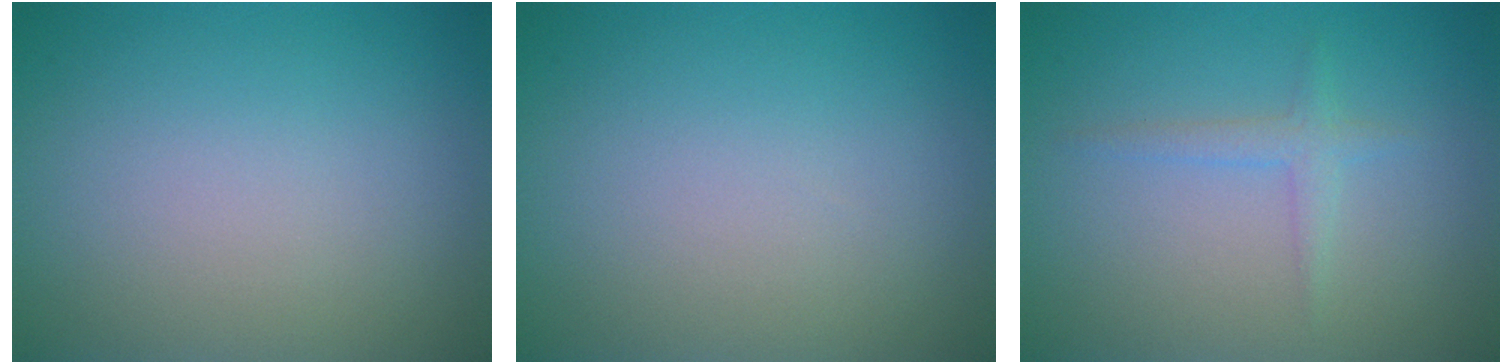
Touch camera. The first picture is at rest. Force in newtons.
{"total": 0.0}
{"total": 1.4, "press": 1.4, "slide": 0.0}